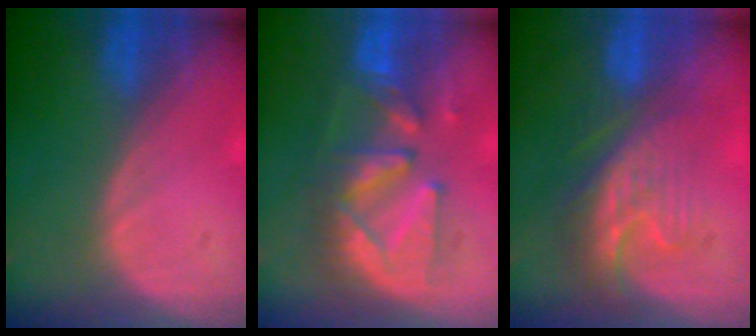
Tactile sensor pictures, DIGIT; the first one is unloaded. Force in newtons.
{"total": 9.4, "press": 9.3, "slide": 0.9}
{"total": 8.7, "press": 7.5, "slide": 4.5}